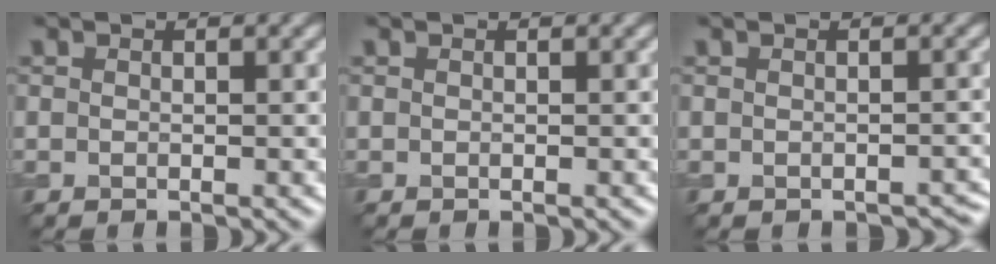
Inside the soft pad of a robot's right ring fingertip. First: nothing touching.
{"total": 0.0}
{"total": 1.1, "force": [-0.9, 0.5, 0.3], "torque": [0.000, -0.006, -0.010]}